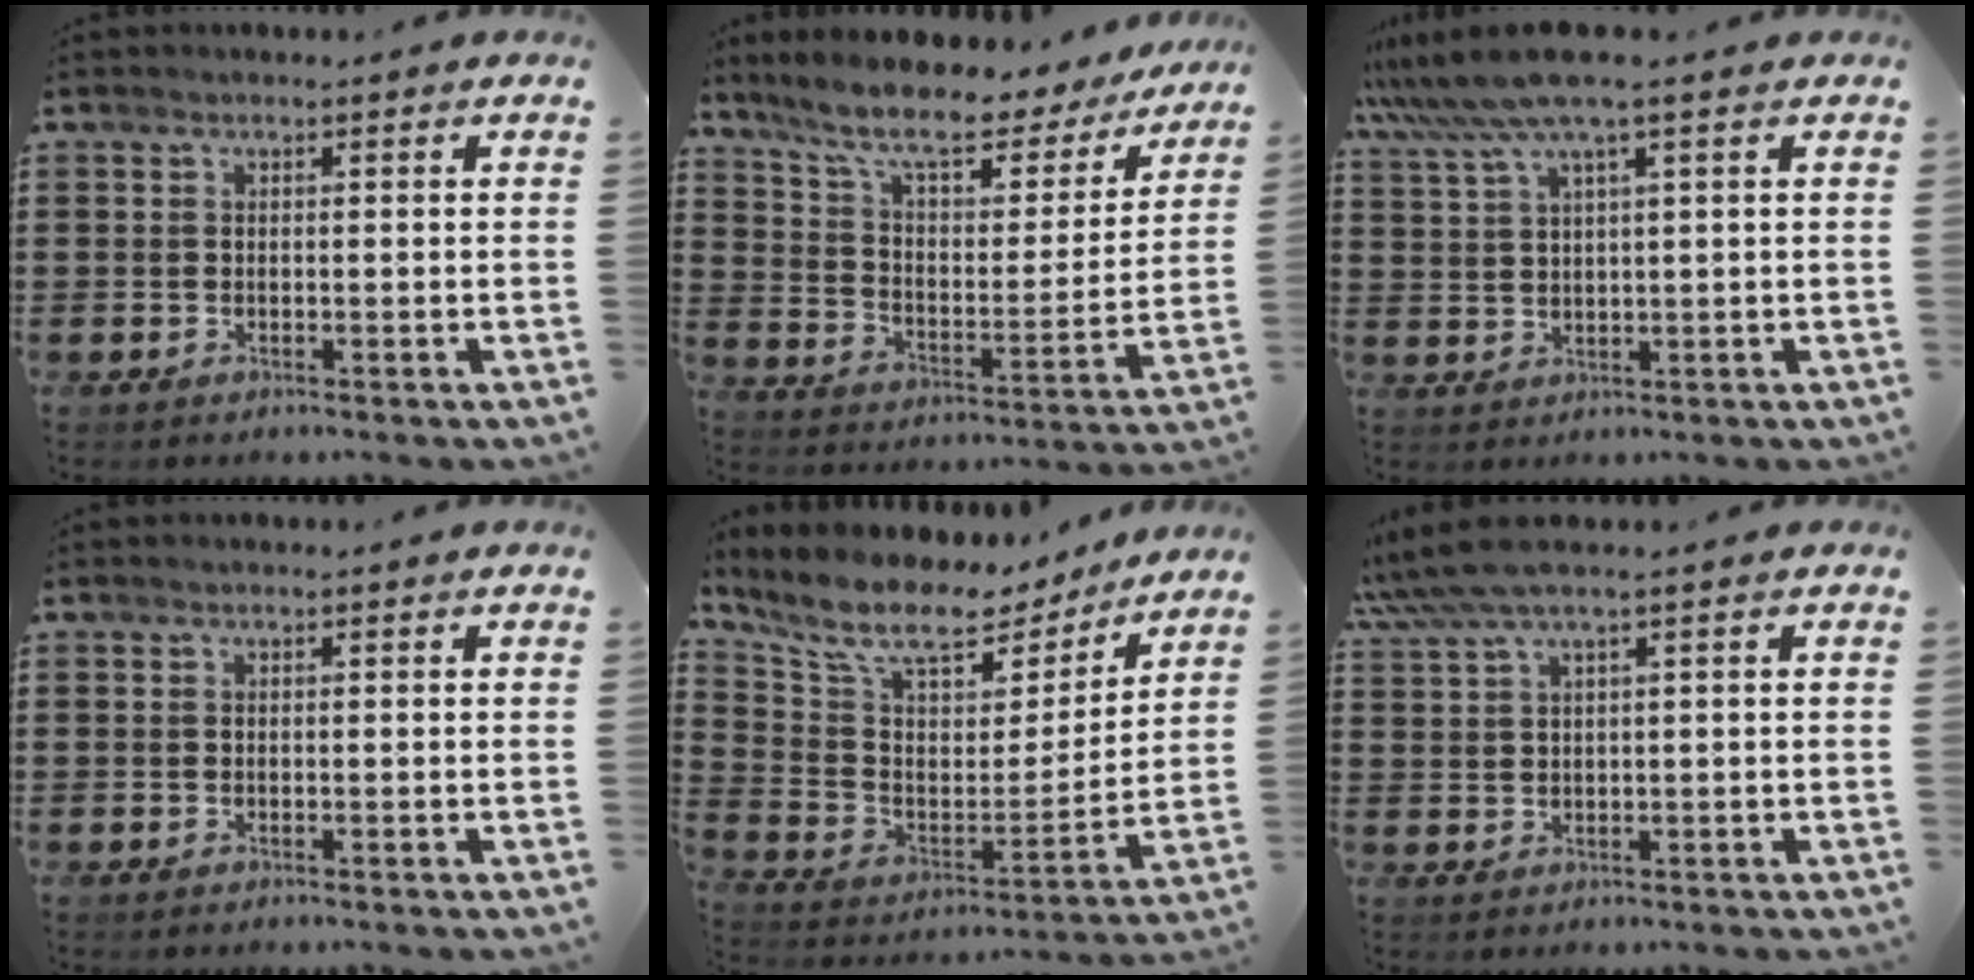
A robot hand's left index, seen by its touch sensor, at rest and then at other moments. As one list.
[{"total": 9.5, "force": [7.8, 1.8, 5.2], "torque": [-0.123, -0.048, 0.130]}, {"total": 6.7, "force": [4.4, -0.1, 5.1], "torque": [-0.117, -0.012, 0.076]}, {"total": 0.0}, {"total": 10.2, "force": [8.1, 3.4, 5.3], "torque": [-0.134, -0.050, 0.136]}, {"total": 3.7, "force": [2.1, -0.1, 3.0], "torque": [-0.070, -0.002, 0.034]}]